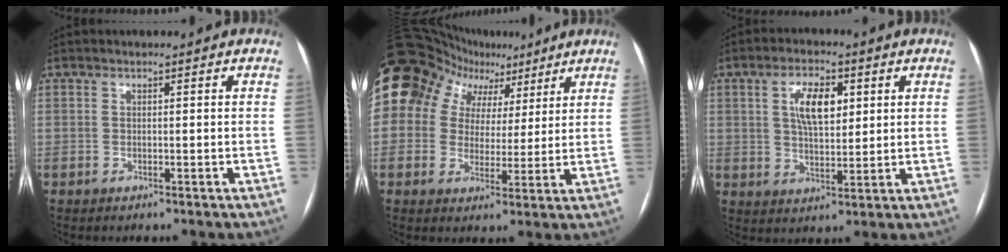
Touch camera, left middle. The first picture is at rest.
{"total": 17.8, "force": [9.8, 13.4, 6.3], "torque": [-0.140, 0.082, 0.162]}
{"total": 7.2, "force": [2.4, 3.1, 6.0], "torque": [-0.114, 0.010, 0.045]}